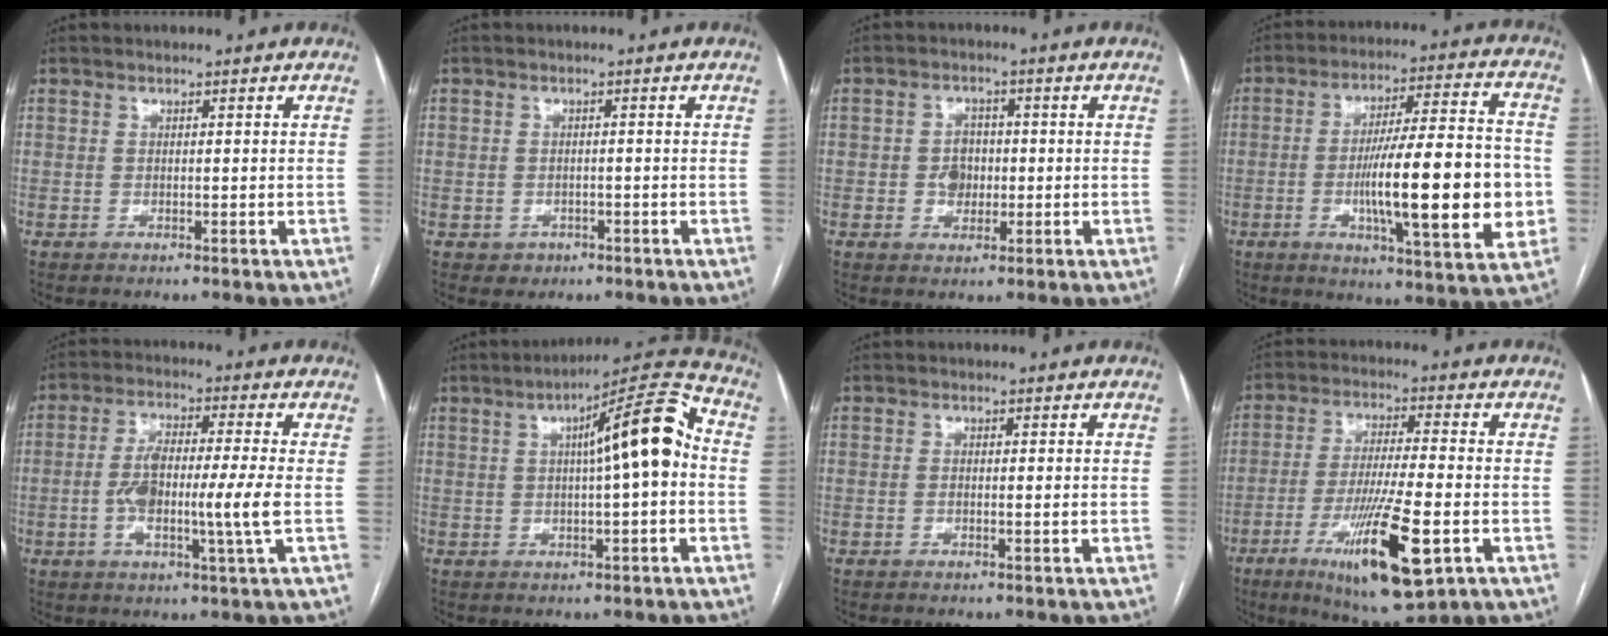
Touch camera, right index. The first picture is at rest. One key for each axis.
{"total": 2.4, "fx": -1.0, "fy": 2.2, "fz": 0.2, "tx": 0.006, "ty": 0.010, "tz": -0.012}
{"total": 3.8, "fx": -0.3, "fy": 3.1, "fz": 2.1, "tx": -0.029, "ty": 0.008, "tz": -0.003}
{"total": 20.0, "fx": -3.1, "fy": 2.7, "fz": 19.5, "tx": -0.289, "ty": 0.007, "tz": -0.043}
{"total": 10.0, "fx": -1.5, "fy": 0.1, "fz": 9.9, "tx": -0.186, "ty": 0.004, "tz": -0.034}
{"total": 12.0, "fx": 1.3, "fy": 1.1, "fz": 11.9, "tx": -0.171, "ty": 0.035, "tz": 0.014}
{"total": 1.0, "fx": -0.1, "fy": 0.2, "fz": 1.0, "tx": -0.017, "ty": 0.000, "tz": -0.001}
{"total": 15.3, "fx": -6.0, "fy": 1.9, "fz": 14.0, "tx": -0.253, "ty": -0.031, "tz": -0.094}